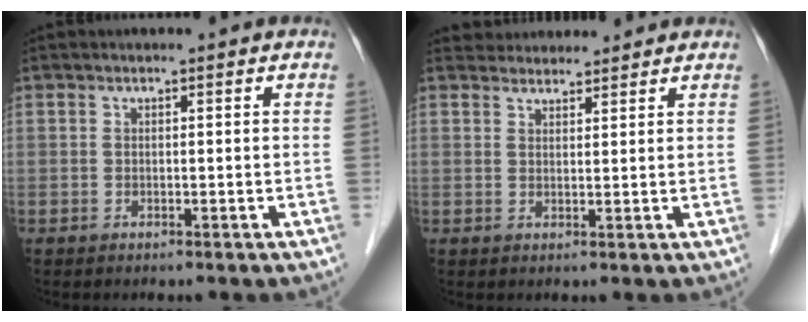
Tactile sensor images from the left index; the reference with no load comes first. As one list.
[{"total": 5.6, "force": [5.4, 1.5, 0.5], "torque": [-0.003, 0.028, 0.073]}]